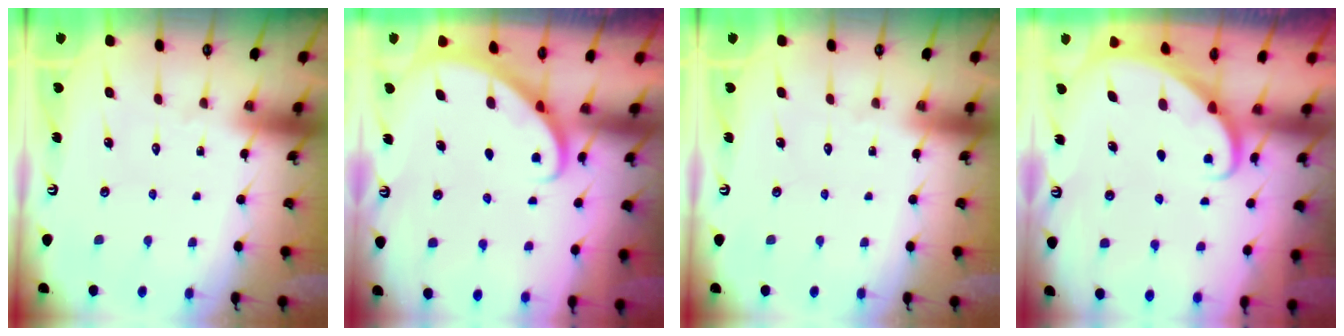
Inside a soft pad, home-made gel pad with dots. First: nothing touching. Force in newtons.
{"total": 2.9, "press": 2.9, "slide": 0.2}
{"total": 0.0}
{"total": 2.0, "press": 2.0, "slide": 0.3}